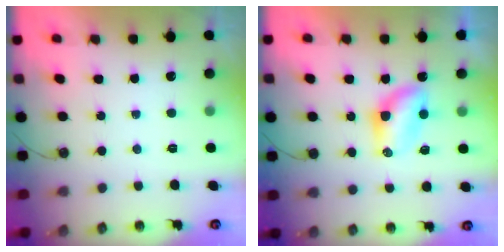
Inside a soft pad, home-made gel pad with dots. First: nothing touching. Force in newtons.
{"total": 5.8, "press": 5.7, "slide": 0.7}